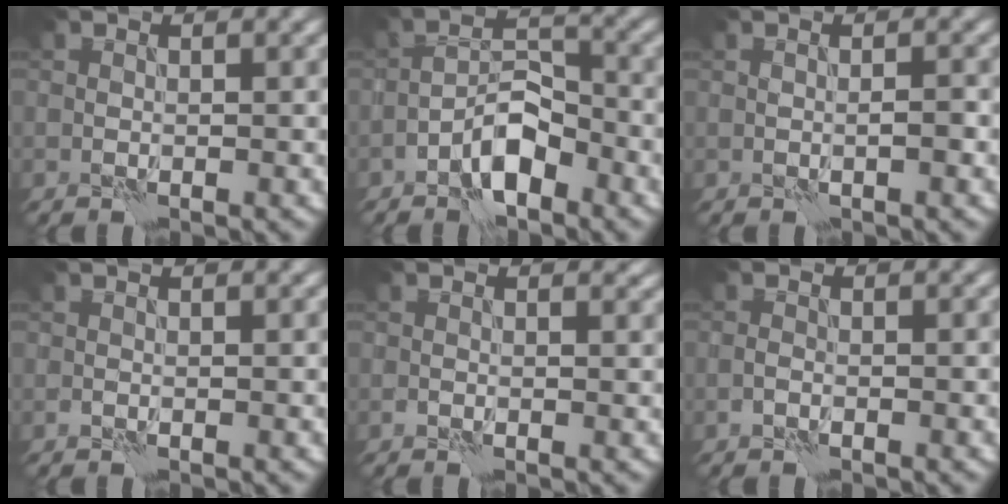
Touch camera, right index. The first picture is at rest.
{"total": 4.3, "force": [-2.7, 1.7, 2.9], "torque": [-0.042, 0.015, -0.054]}
{"total": 0.8, "force": [-0.3, 0.0, 0.7], "torque": [-0.009, 0.004, -0.005]}
{"total": 0.8, "force": [-0.1, 0.4, 0.7], "torque": [-0.014, 0.004, -0.005]}
{"total": 1.3, "force": [0.2, 0.8, 1.0], "torque": [-0.011, -0.004, 0.000]}
{"total": 1.0, "force": [-0.7, 0.3, 0.6], "torque": [-0.013, 0.002, -0.016]}